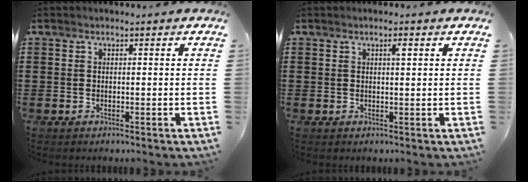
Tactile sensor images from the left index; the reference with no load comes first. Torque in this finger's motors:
{"motor_torque": [0.39, 0.41, 0.19, 0.01]}